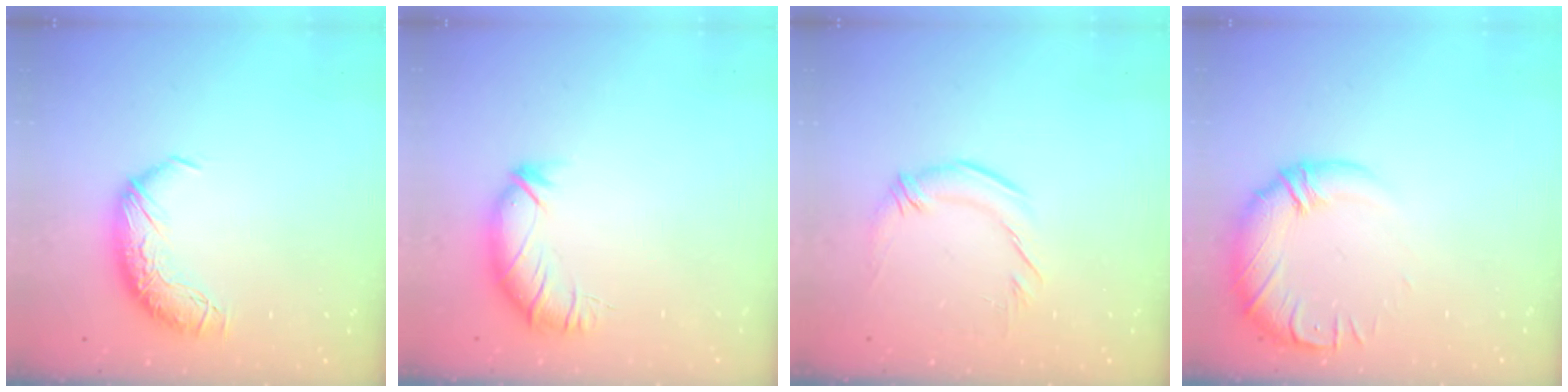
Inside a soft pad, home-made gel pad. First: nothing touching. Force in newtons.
{"total": 3.0, "press": 2.4, "slide": 1.9}
{"total": 2.0, "press": 0.3, "slide": 2.0}
{"total": 3.2, "press": 1.8, "slide": 2.6}